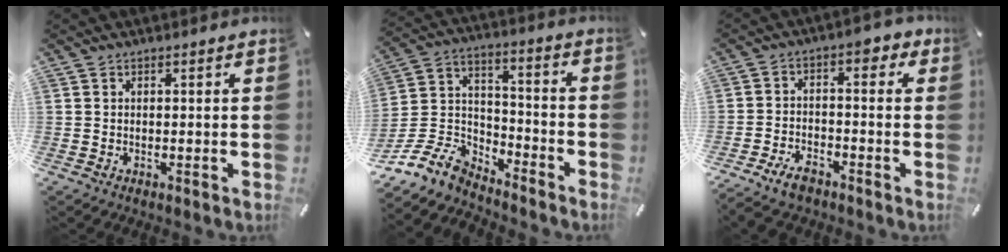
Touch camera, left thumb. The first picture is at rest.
{"total": 11.6, "force": [-9.4, 5.6, 3.8], "torque": [-0.082, 0.038, -0.181]}
{"total": 7.6, "force": [-4.2, 4.8, 4.2], "torque": [-0.066, 0.026, -0.078]}